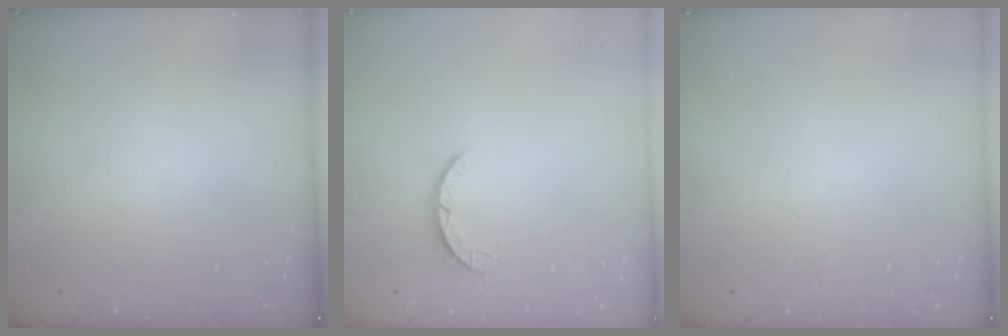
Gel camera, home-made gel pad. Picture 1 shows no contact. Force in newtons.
{"total": 2.5, "press": 2.4, "slide": 0.4}
{"total": 0.0}